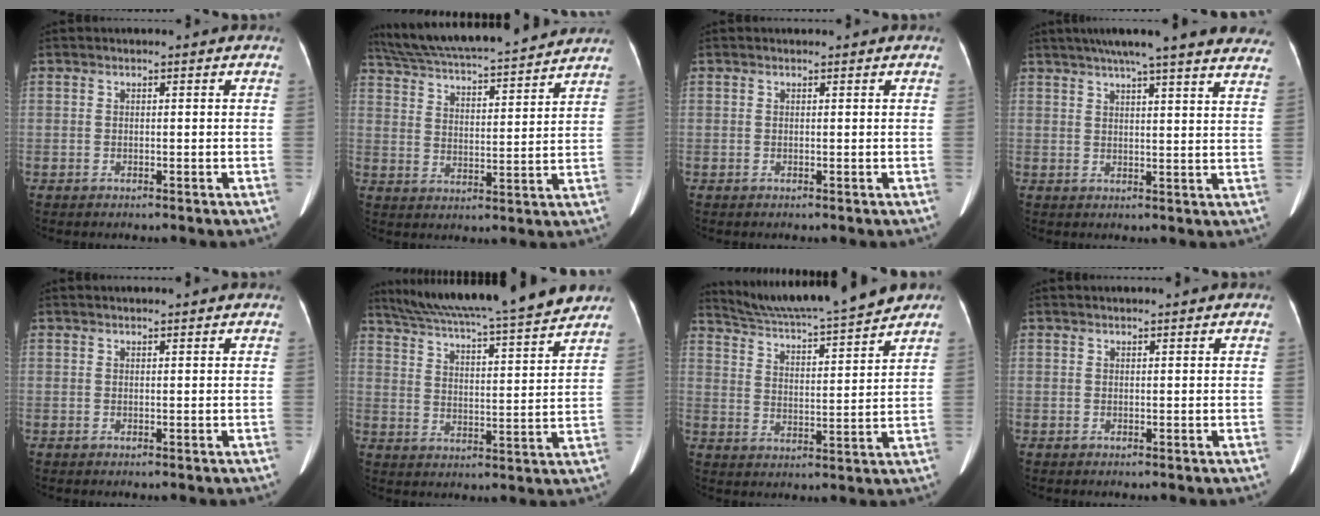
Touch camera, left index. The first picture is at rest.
{"total": 20.7, "force": [18.7, 1.4, 8.7], "torque": [-0.155, 0.020, 0.280]}
{"total": 0.0}
{"total": 24.6, "force": [21.2, 1.7, 12.4], "torque": [-0.185, 0.000, 0.254]}
{"total": 2.8, "force": [2.5, 0.3, 1.1], "torque": [-0.014, 0.025, 0.032]}
{"total": 21.6, "force": [19.2, 0.8, 9.9], "torque": [-0.169, 0.000, 0.278]}
{"total": 16.2, "force": [15.0, 0.4, 6.1], "torque": [-0.107, 0.006, 0.229]}
{"total": 2.0, "force": [1.8, 0.2, 0.8], "torque": [-0.007, 0.022, 0.025]}